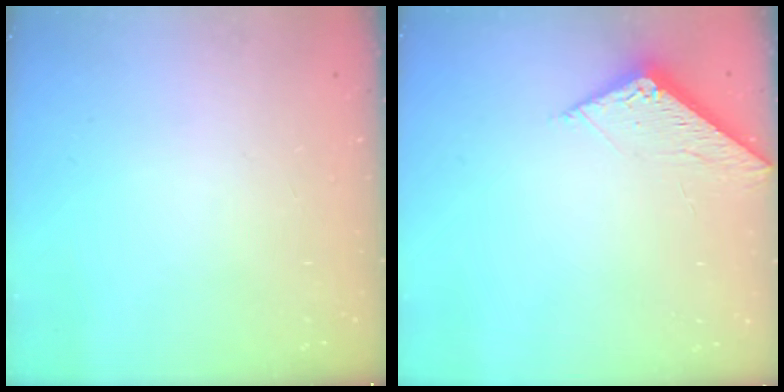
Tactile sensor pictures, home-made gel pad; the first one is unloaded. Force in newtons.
{"total": 4.7, "press": 4.6, "slide": 0.4}